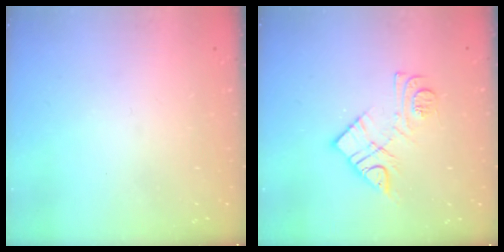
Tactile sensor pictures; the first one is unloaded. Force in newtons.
{"total": 10.2, "press": 10.2, "slide": 0.5}